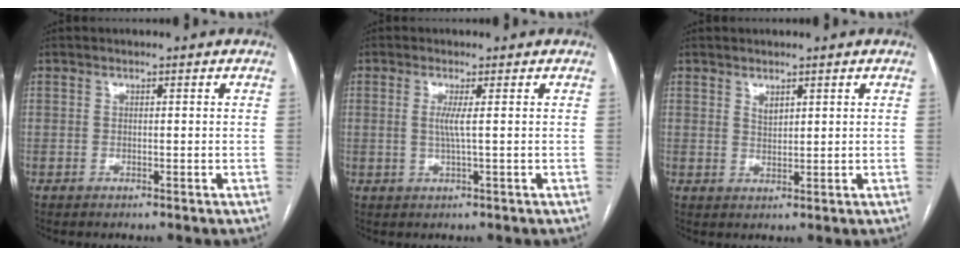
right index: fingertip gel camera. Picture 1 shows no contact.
{"total": 2.3, "force": [0.3, -0.5, 2.2], "torque": [-0.049, -0.003, 0.004]}
{"total": 1.7, "force": [1.2, 0.7, 1.0], "torque": [-0.019, -0.003, 0.027]}